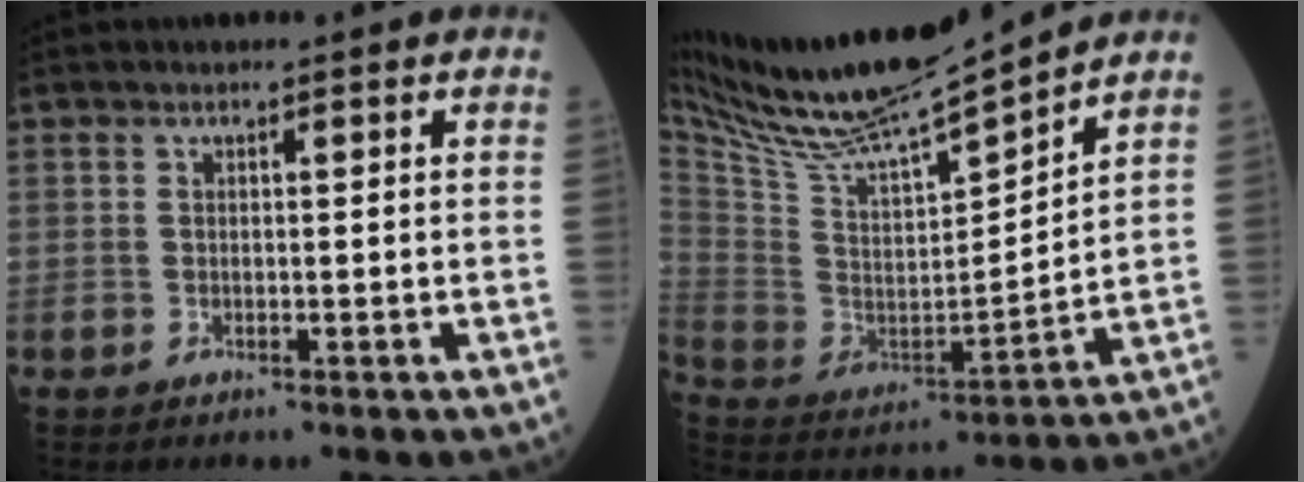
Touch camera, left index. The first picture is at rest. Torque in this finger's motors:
{"motor_torque": [0.90, -1.24, 0.15, 0.04]}